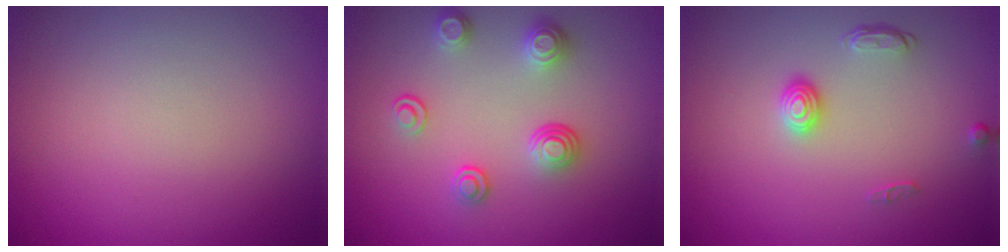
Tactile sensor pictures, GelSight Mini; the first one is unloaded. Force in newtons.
{"total": 2.9, "press": 2.6, "slide": 1.4}
{"total": 1.7, "press": 1.4, "slide": 1.0}